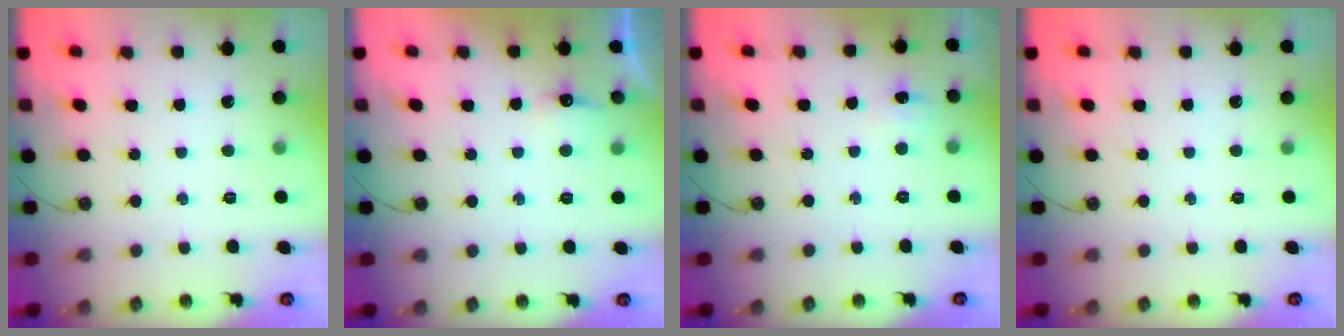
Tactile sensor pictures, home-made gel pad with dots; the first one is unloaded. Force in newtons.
{"total": 4.4, "press": 4.3, "slide": 0.8}
{"total": 4.3, "press": 4.3, "slide": 0.5}
{"total": 0.0}